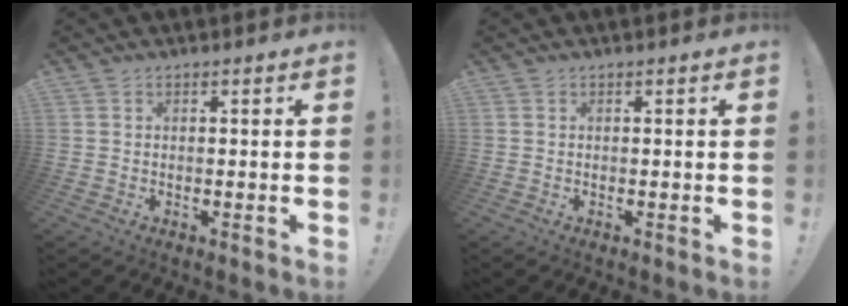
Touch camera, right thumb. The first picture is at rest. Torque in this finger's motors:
{"motor_torque": [0.00, 0.00, 0.00, 0.00, 0.00]}